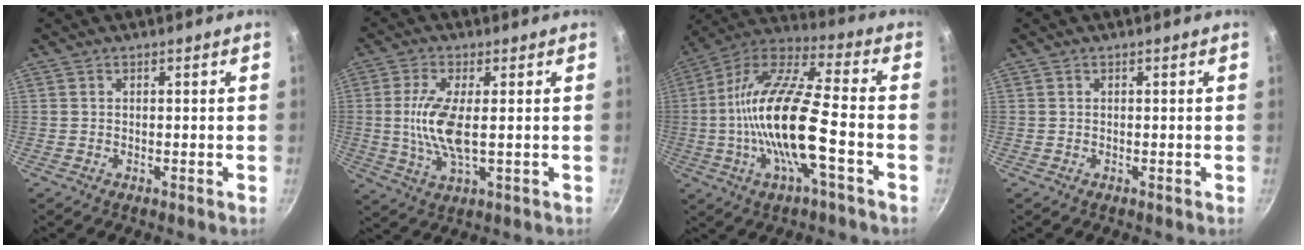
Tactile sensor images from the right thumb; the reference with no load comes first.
{"total": 9.2, "force": [0.3, 3.2, 8.6], "torque": [-0.183, -0.006, 0.006]}
{"total": 22.0, "force": [-4.1, 6.6, 20.6], "torque": [-0.394, 0.034, -0.095]}
{"total": 0.0}